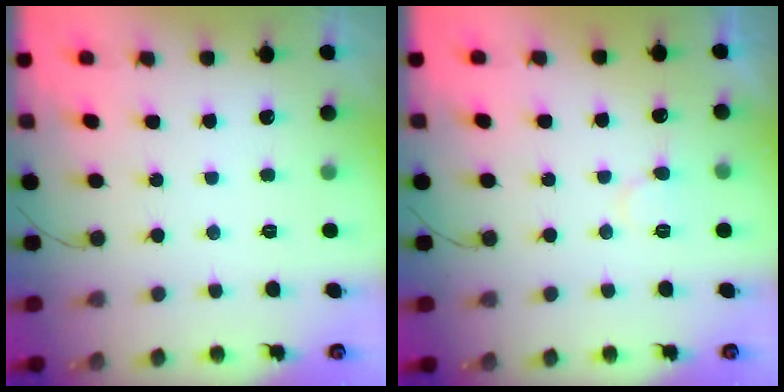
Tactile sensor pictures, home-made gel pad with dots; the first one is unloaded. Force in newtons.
{"total": 6.7, "press": 6.6, "slide": 0.5}